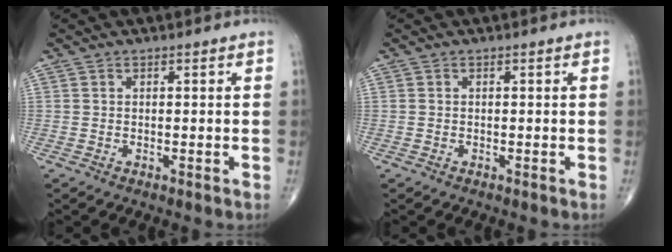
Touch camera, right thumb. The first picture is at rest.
{"total": 0.0}